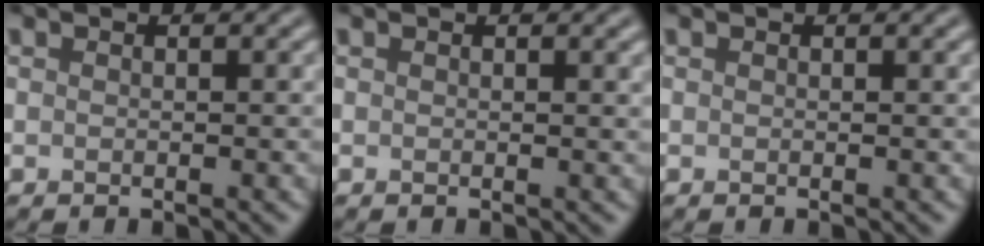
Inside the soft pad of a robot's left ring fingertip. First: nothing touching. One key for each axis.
{"total": 0.6, "fx": 0.3, "fy": 0.1, "fz": 0.5, "tx": -0.002, "ty": 0.002, "tz": 0.004}
{"total": 0.0}